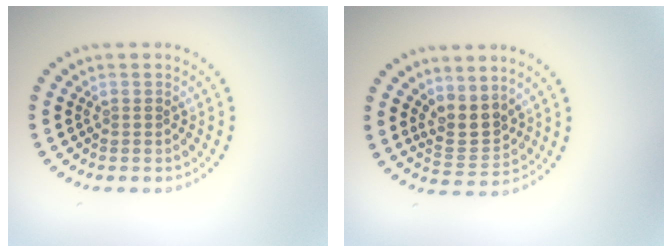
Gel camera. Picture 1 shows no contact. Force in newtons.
{"total": 3.1, "press": 2.7, "slide": 1.6}